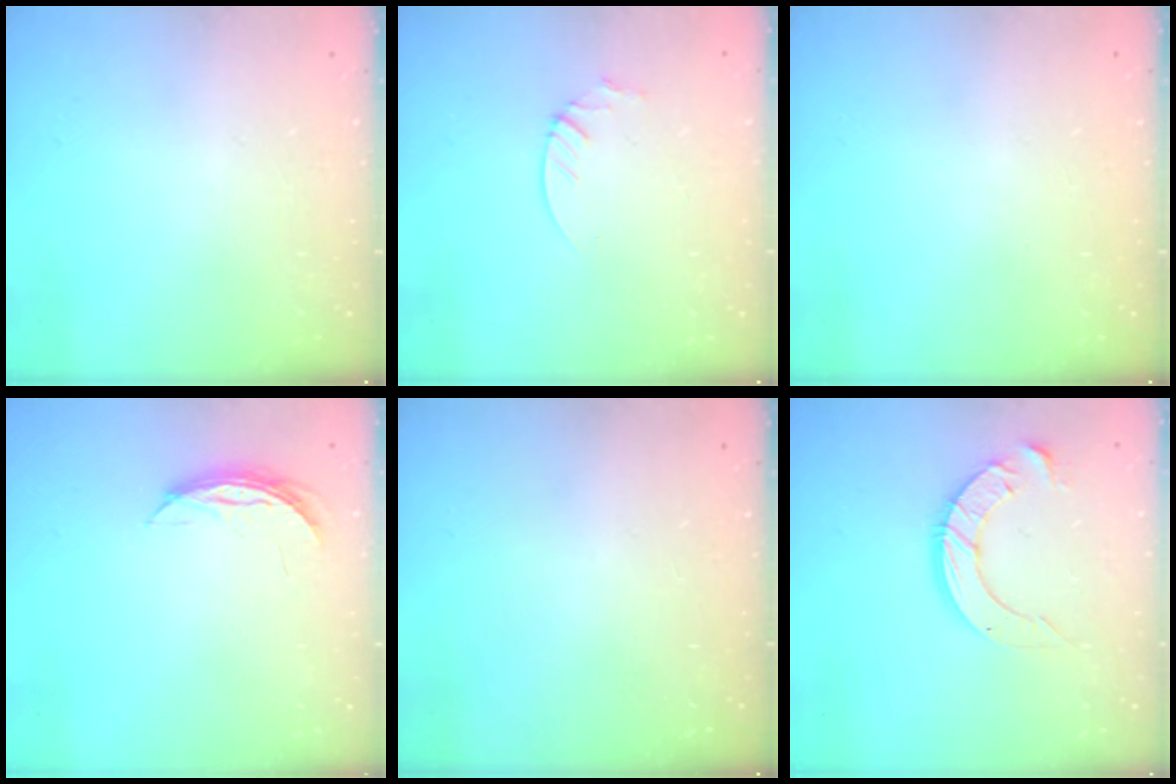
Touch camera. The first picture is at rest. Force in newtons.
{"total": 2.1, "press": 2.1, "slide": 0.2}
{"total": 0.0}
{"total": 4.2, "press": 4.2, "slide": 0.5}
{"total": 0.0}
{"total": 10.2, "press": 10.2, "slide": 1.0}